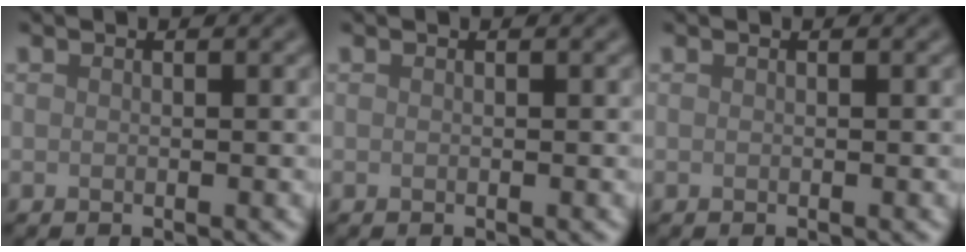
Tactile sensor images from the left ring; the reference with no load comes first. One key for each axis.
{"total": 0.0}
{"total": 0.0}